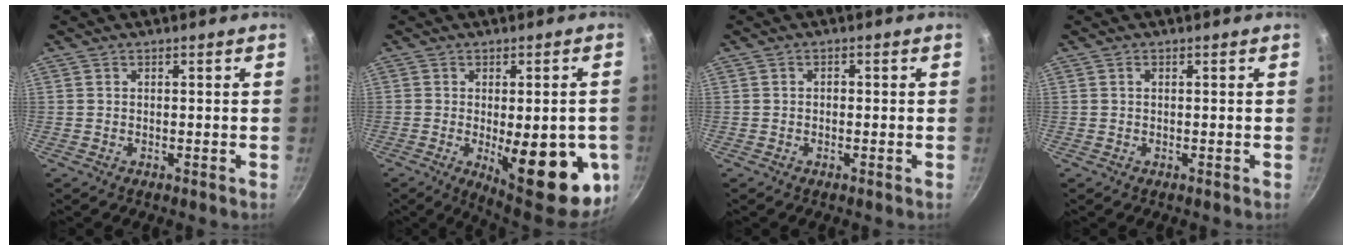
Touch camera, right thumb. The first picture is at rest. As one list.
[{"total": 20.1, "force": [-4.8, 7.3, 18.0], "torque": [-0.195, -0.015, -0.048]}, {"total": 1.0, "force": [-0.2, 0.8, 0.7], "torque": [-0.011, 0.006, -0.004]}, {"total": 0.6, "force": [0.1, 0.3, 0.5], "torque": [-0.009, 0.003, 0.001]}]